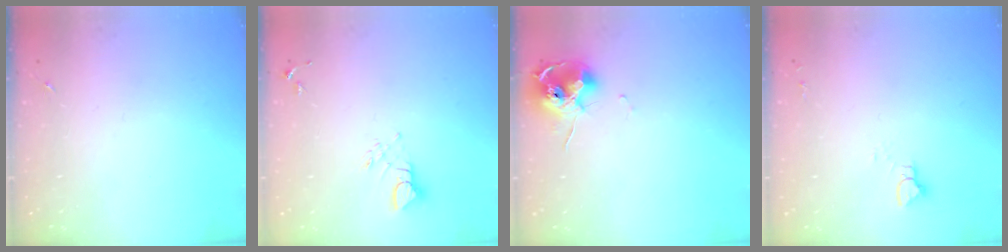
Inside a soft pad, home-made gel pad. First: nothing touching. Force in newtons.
{"total": 3.8, "press": 3.8, "slide": 0.3}
{"total": 11.2, "press": 11.1, "slide": 1.1}
{"total": 3.6, "press": 3.6, "slide": 0.3}